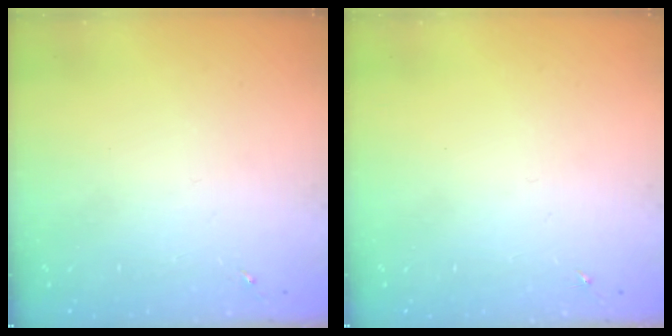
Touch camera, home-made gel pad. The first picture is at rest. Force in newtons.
{"total": 0.0}